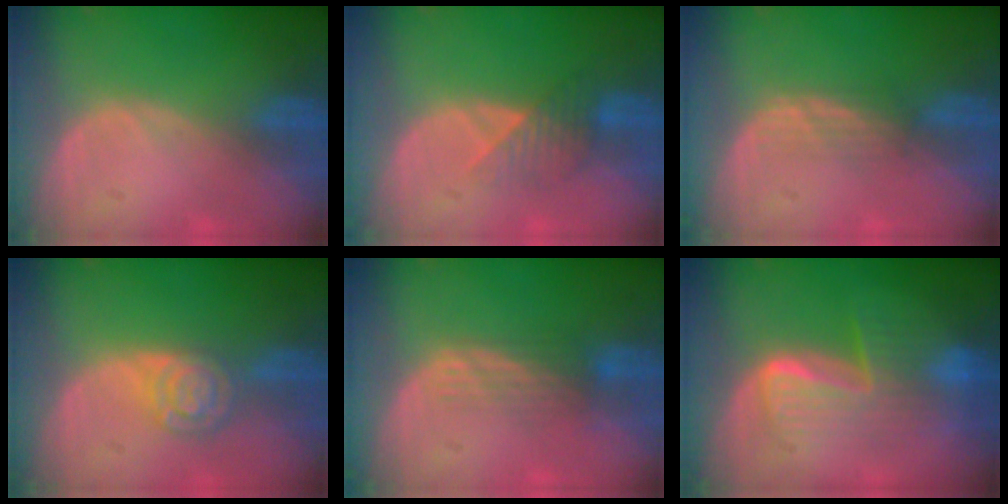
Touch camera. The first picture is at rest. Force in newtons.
{"total": 4.0, "press": 3.6, "slide": 1.7}
{"total": 2.1, "press": 2.1, "slide": 0.2}
{"total": 5.4, "press": 4.7, "slide": 2.5}
{"total": 3.6, "press": 3.1, "slide": 1.9}
{"total": 7.3, "press": 7.3, "slide": 0.2}